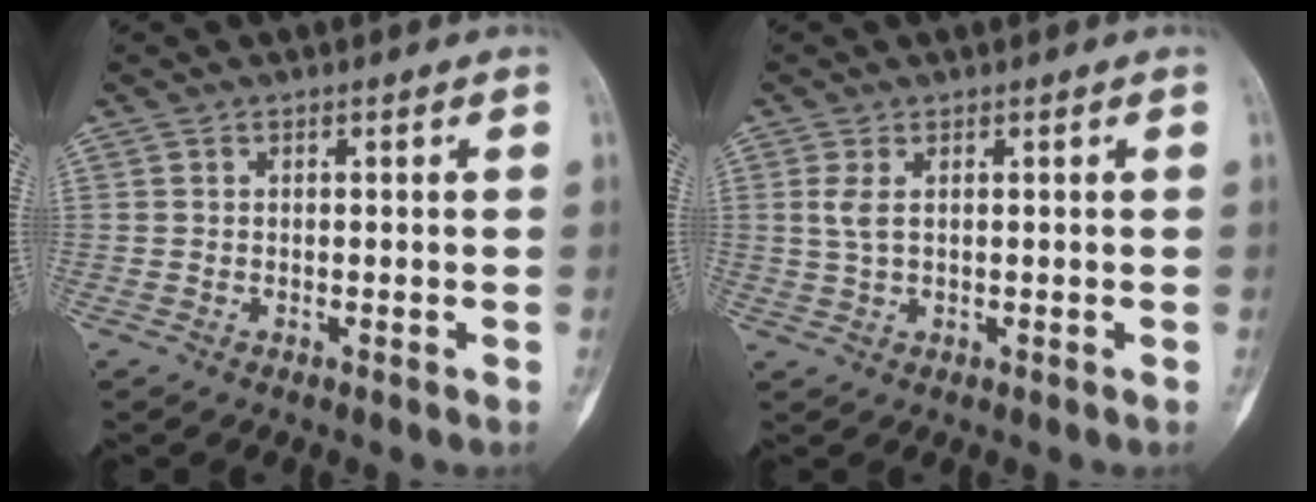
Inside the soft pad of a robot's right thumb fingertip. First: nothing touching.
{"total": 2.6, "force": [0.7, 1.1, 2.3], "torque": [-0.062, 0.002, 0.020]}